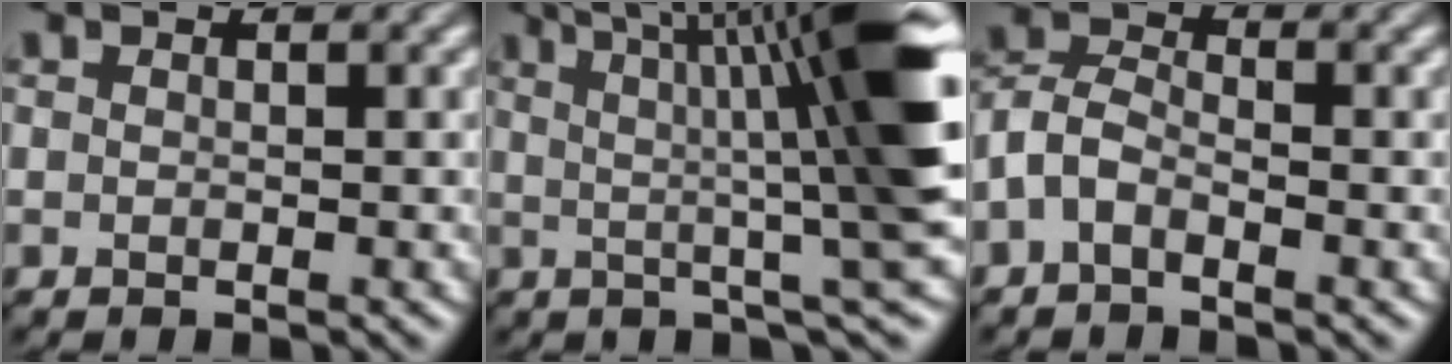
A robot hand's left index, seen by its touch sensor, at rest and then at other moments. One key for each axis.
{"total": 11.3, "fx": 2.9, "fy": 1.4, "fz": 10.9, "tx": -0.142, "ty": 0.012, "tz": 0.040}
{"total": 3.0, "fx": -1.5, "fy": 1.6, "fz": 2.0, "tx": -0.047, "ty": 0.008, "tz": -0.041}